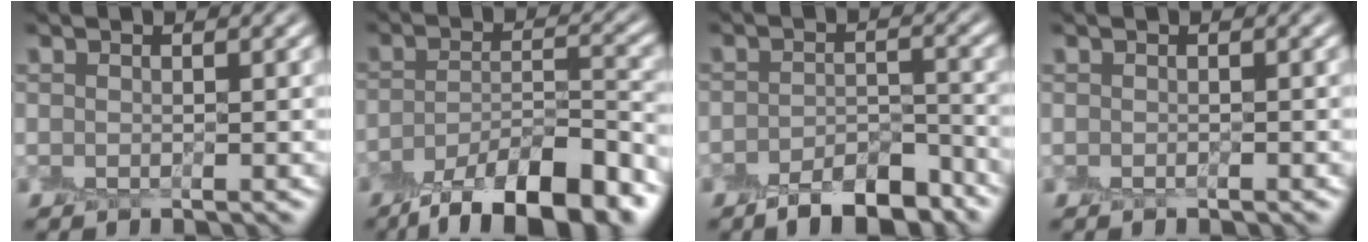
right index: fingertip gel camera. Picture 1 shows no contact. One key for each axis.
{"total": 10.6, "fx": -7.5, "fy": 3.1, "fz": 6.8, "tx": -0.111, "ty": -0.007, "tz": -0.127}
{"total": 6.0, "fx": -4.6, "fy": 2.3, "fz": 3.1, "tx": -0.044, "ty": 0.000, "tz": -0.074}
{"total": 0.0}